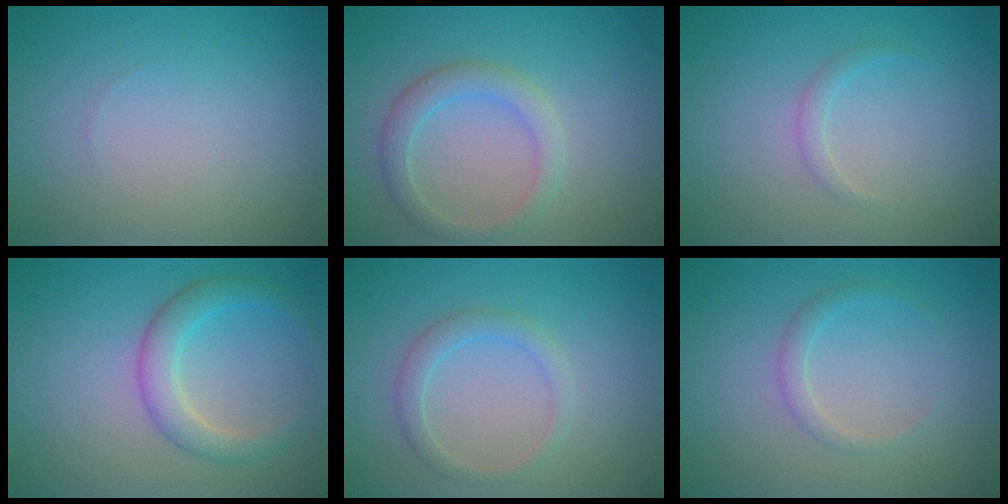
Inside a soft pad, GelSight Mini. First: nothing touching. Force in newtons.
{"total": 2.8, "press": 2.8, "slide": 0.3}
{"total": 1.0, "press": 1.0, "slide": 0.1}
{"total": 3.4, "press": 3.4, "slide": 0.1}
{"total": 2.0, "press": 2.0, "slide": 0.1}
{"total": 1.4, "press": 1.4, "slide": 0.2}